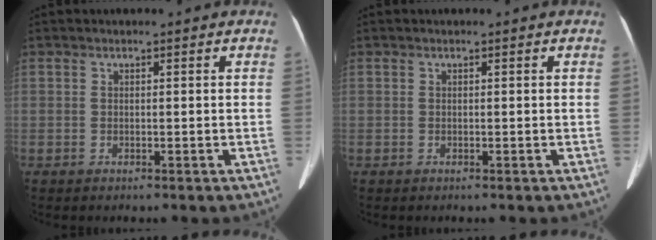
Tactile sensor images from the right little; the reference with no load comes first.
{"total": 0.0}